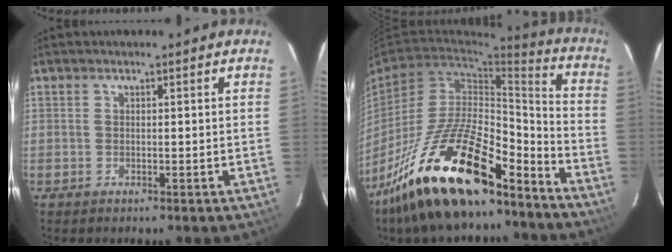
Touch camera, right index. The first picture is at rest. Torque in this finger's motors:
{"motor_torque": [2.02, -0.12, 1.05, 0.21]}